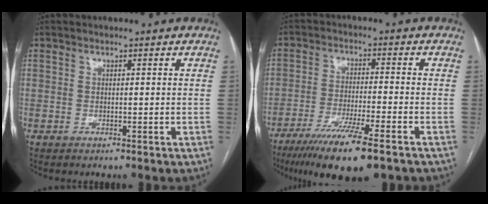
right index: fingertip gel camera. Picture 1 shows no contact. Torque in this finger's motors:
{"motor_torque": [1.11, -1.03, 0.67, 0.20]}